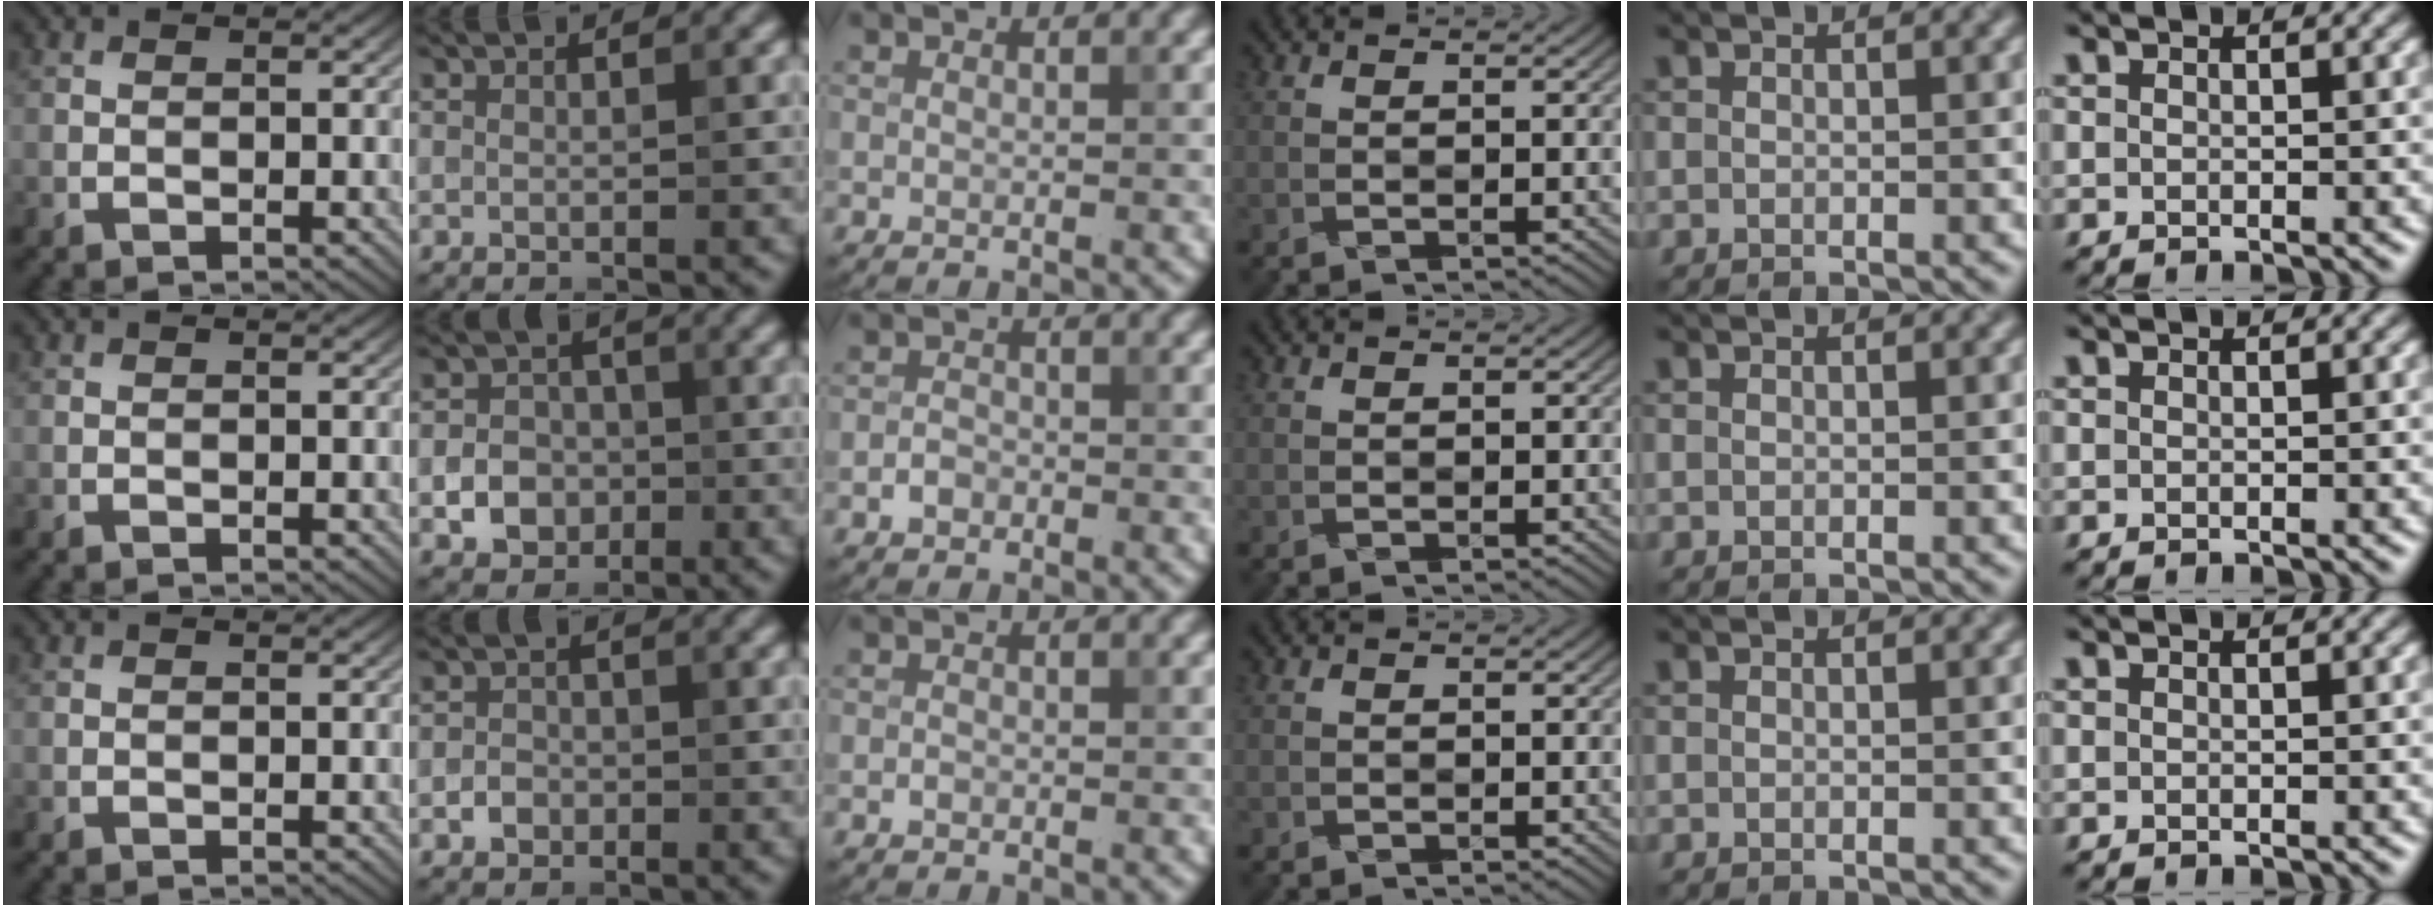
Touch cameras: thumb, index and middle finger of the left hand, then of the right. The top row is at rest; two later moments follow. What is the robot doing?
{"motion": "fold", "object": "handkerchief"}